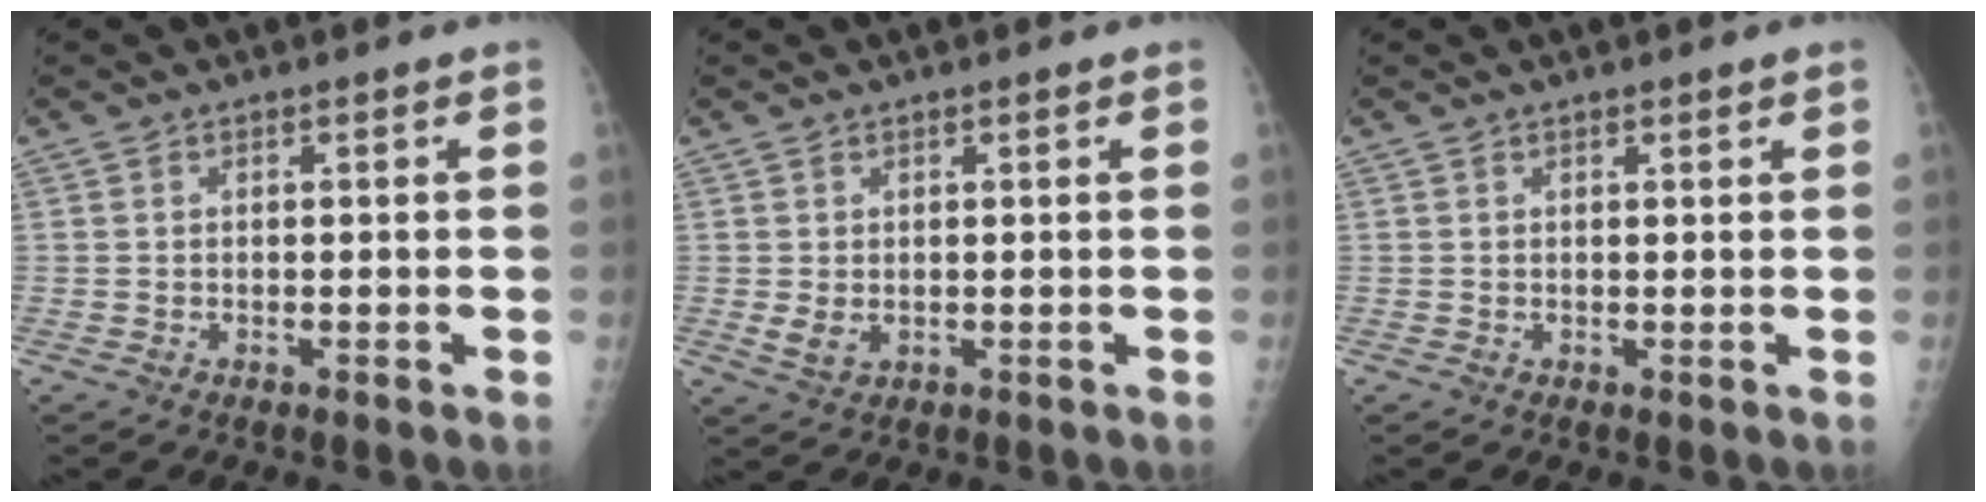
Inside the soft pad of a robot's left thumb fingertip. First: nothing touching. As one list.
[{"total": 2.7, "force": [0.3, 1.7, 2.1], "torque": [-0.034, -0.008, 0.013]}, {"total": 0.8, "force": [0.6, 0.1, 0.5], "torque": [-0.005, -0.002, 0.010]}]